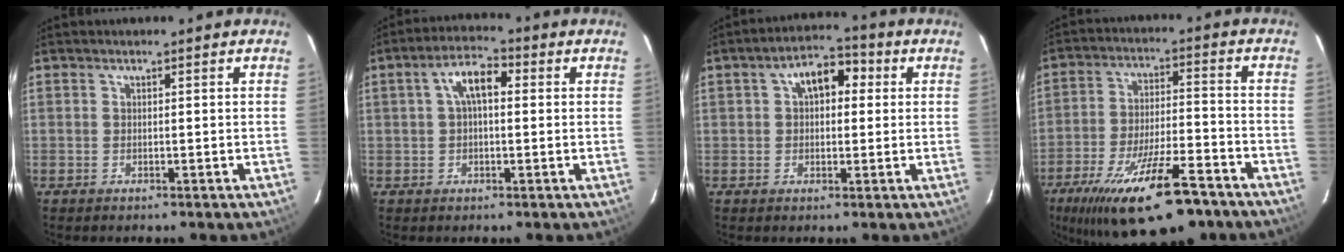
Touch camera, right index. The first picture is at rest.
{"total": 6.0, "force": [1.1, 2.9, 5.2], "torque": [-0.098, 0.023, 0.017]}
{"total": 7.0, "force": [1.6, 4.5, 5.1], "torque": [-0.078, 0.034, 0.027]}
{"total": 20.1, "force": [-13.6, 5.8, 13.6], "torque": [-0.253, -0.030, -0.213]}